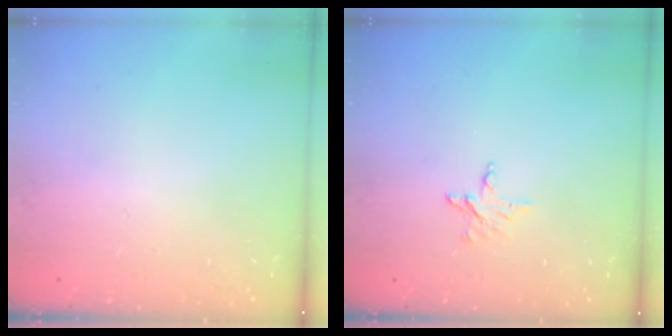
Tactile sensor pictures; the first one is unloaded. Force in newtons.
{"total": 4.0, "press": 4.0, "slide": 0.3}